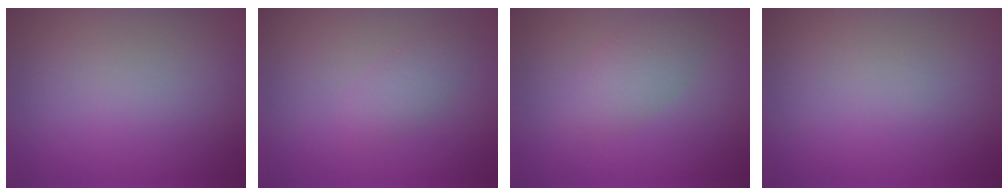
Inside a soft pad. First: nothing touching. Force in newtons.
{"total": 1.7, "press": 1.7, "slide": 0.1}
{"total": 2.9, "press": 2.9, "slide": 0.2}
{"total": 0.0}